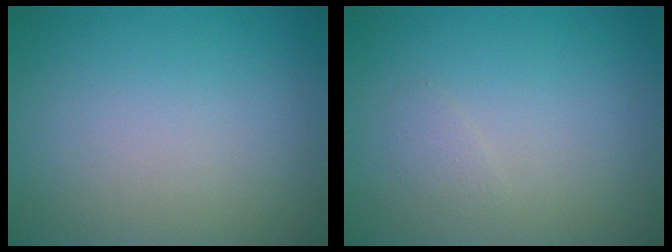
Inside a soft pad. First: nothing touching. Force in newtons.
{"total": 0.7, "press": 0.7, "slide": 0.0}